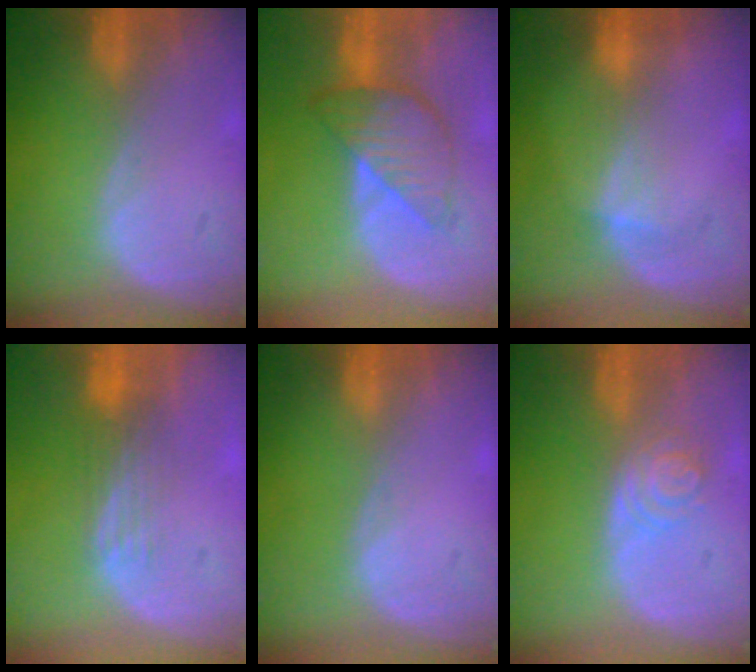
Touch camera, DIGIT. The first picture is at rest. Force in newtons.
{"total": 6.3, "press": 6.3, "slide": 0.2}
{"total": 2.7, "press": 2.4, "slide": 1.2}
{"total": 4.0, "press": 3.2, "slide": 2.3}
{"total": 0.0}
{"total": 4.0, "press": 3.6, "slide": 1.7}